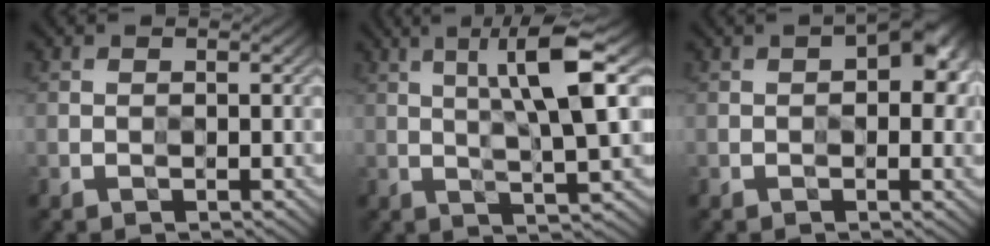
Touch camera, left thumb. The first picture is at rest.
{"total": 9.8, "force": [2.8, 1.5, 9.3], "torque": [-0.154, 0.015, 0.045]}
{"total": 6.0, "force": [0.9, 3.1, 5.1], "torque": [-0.058, 0.008, 0.009]}